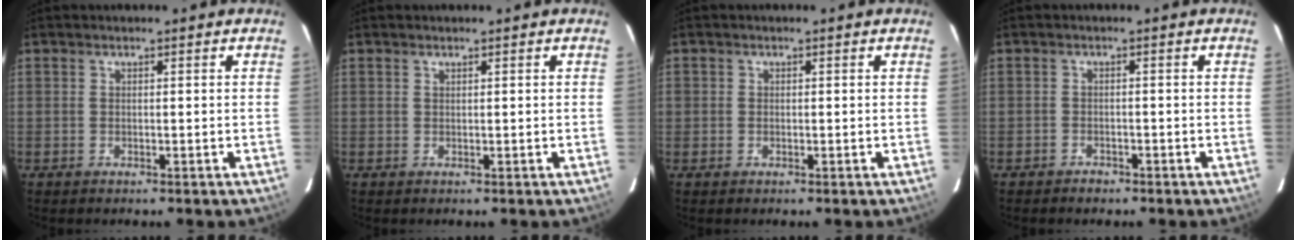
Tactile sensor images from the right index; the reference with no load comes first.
{"total": 0.0}
{"total": 0.9, "force": [-0.2, 0.8, 0.1], "torque": [-0.001, 0.000, -0.005]}
{"total": 1.9, "force": [-1.5, 1.1, 0.2], "torque": [-0.012, 0.002, -0.025]}